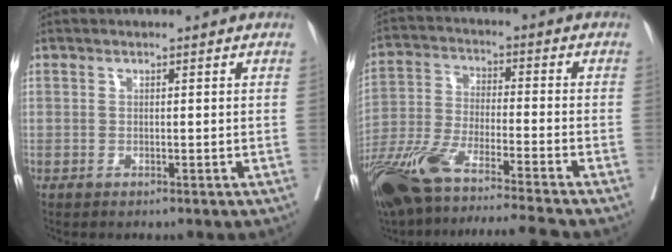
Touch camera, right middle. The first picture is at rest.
{"total": 17.7, "force": [-14.3, -0.1, 10.5], "torque": [-0.224, -0.035, -0.257]}